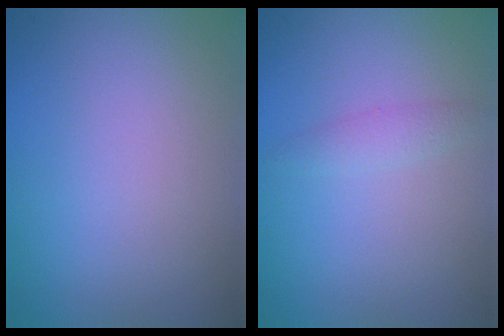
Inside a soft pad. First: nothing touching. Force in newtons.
{"total": 1.2, "press": 1.2, "slide": 0.0}